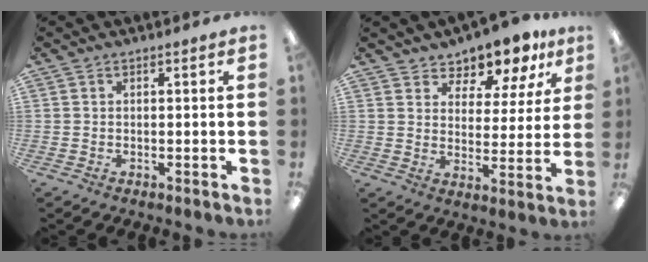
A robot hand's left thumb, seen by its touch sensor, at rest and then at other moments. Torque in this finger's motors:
{"motor_torque": [0.30, 0.30, 0.00, 0.19, 0.08]}